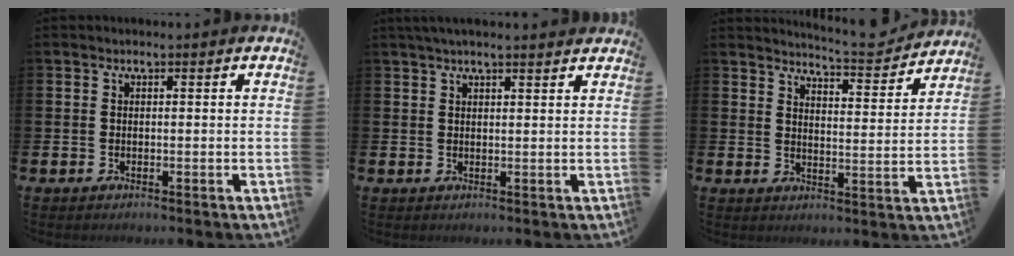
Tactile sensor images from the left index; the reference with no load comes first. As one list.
[{"total": 2.5, "force": [2.3, 0.0, 1.0], "torque": [-0.022, -0.002, 0.042]}, {"total": 5.5, "force": [5.4, 0.0, 0.8], "torque": [-0.022, -0.043, 0.090]}]